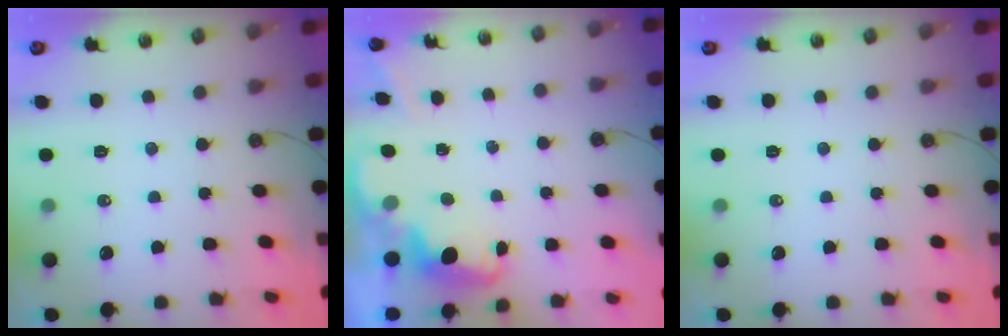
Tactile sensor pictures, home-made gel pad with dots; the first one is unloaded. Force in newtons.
{"total": 3.6, "press": 3.5, "slide": 0.7}
{"total": 0.0}